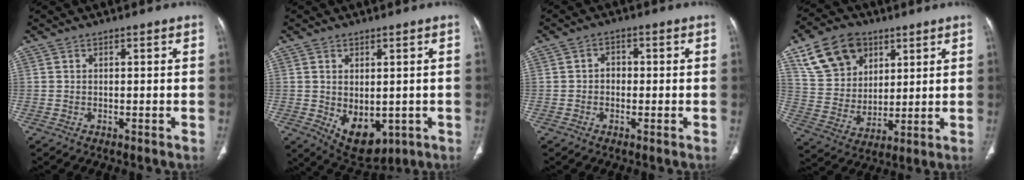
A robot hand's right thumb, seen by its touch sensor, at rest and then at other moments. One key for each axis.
{"total": 9.0, "fx": -1.6, "fy": 5.5, "fz": 6.9, "tx": -0.087, "ty": -0.009, "tz": 0.002}
{"total": 2.5, "fx": -0.3, "fy": 2.1, "fz": 1.3, "tx": -0.006, "ty": 0.010, "tz": -0.010}
{"total": 14.9, "fx": 7.7, "fy": 10.6, "fz": 7.0, "tx": -0.101, "ty": -0.022, "tz": 0.150}